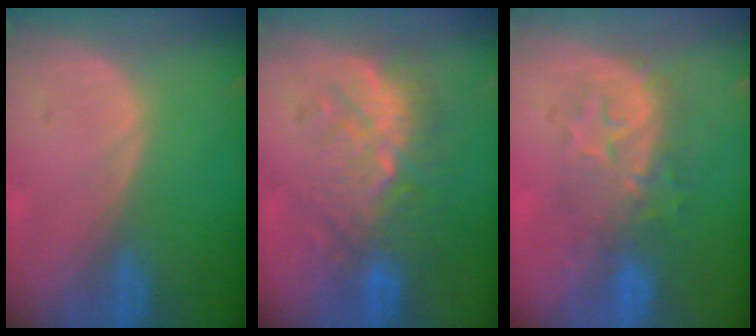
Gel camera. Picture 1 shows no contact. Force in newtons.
{"total": 9.1, "press": 9.0, "slide": 1.6}
{"total": 8.0, "press": 7.8, "slide": 1.7}